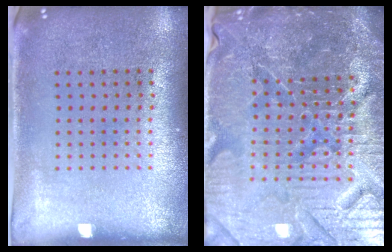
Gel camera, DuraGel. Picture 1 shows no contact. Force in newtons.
{"total": 6.3, "press": 5.7, "slide": 2.8}